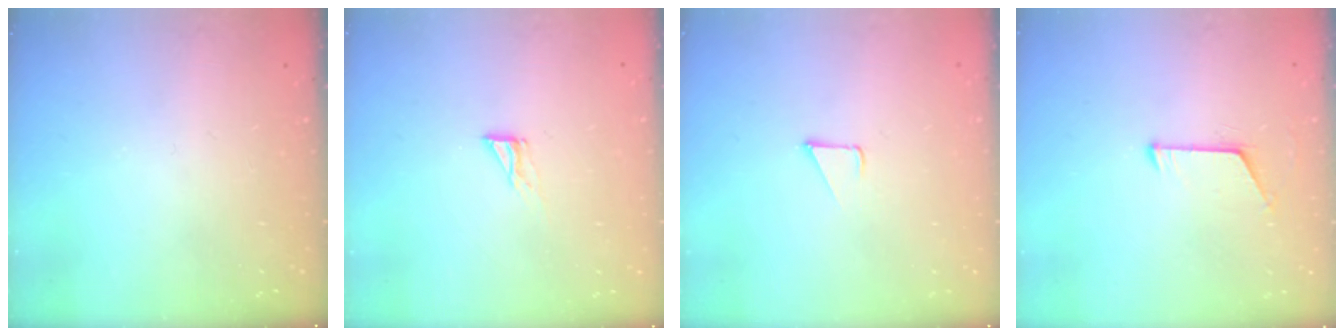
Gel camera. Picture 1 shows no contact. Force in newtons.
{"total": 3.6, "press": 3.6, "slide": 0.3}
{"total": 3.5, "press": 3.5, "slide": 0.2}
{"total": 6.4, "press": 6.4, "slide": 0.6}